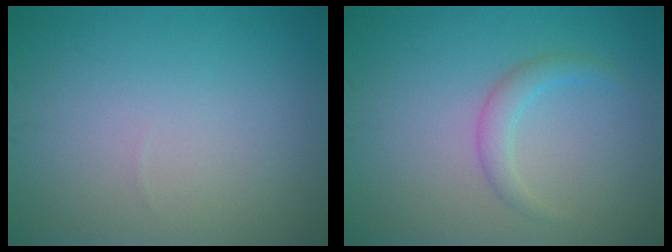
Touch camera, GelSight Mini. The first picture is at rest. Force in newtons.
{"total": 1.8, "press": 1.8, "slide": 0.1}